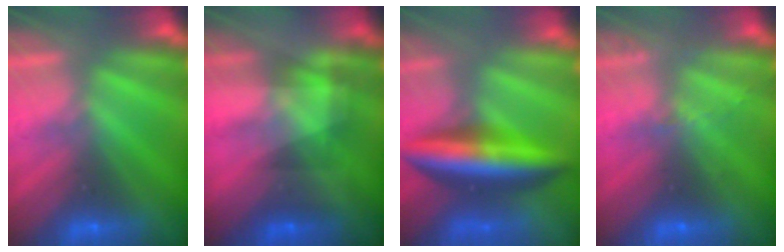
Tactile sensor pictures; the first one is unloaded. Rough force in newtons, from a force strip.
{"total": 4.6}
{"total": 8.3}
{"total": 2.0}